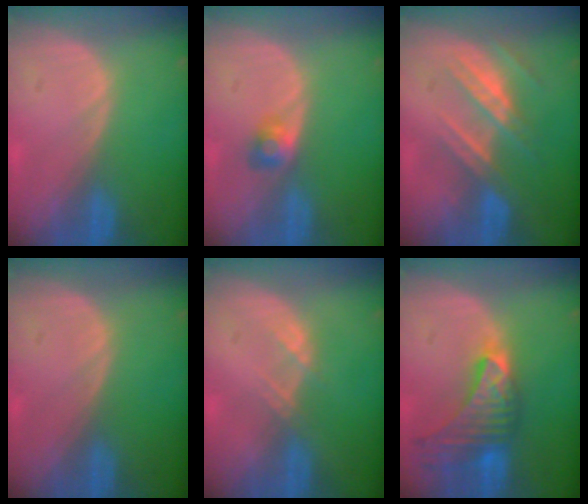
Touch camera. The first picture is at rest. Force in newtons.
{"total": 2.5, "press": 2.3, "slide": 0.9}
{"total": 7.2, "press": 6.6, "slide": 2.9}
{"total": 0.0}
{"total": 1.5, "press": 1.4, "slide": 0.2}
{"total": 9.4, "press": 8.4, "slide": 4.3}